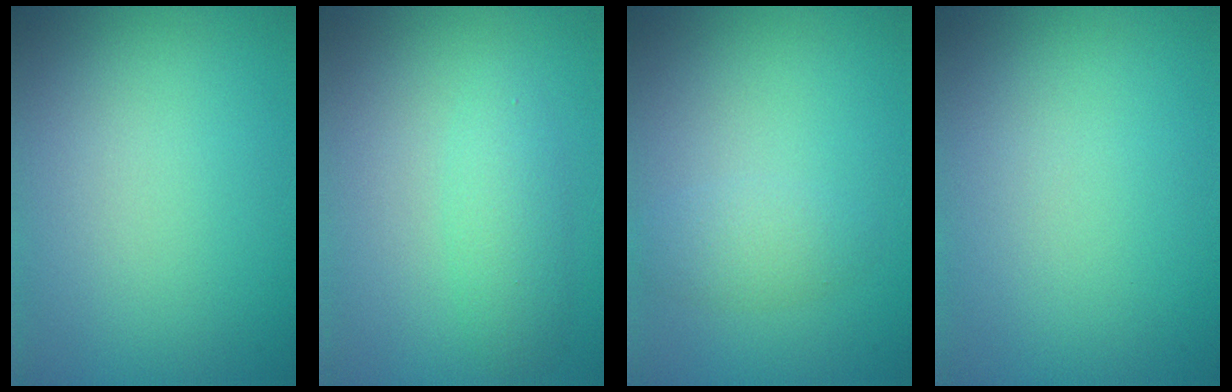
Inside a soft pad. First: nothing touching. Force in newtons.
{"total": 2.3, "press": 2.3, "slide": 0.1}
{"total": 1.8, "press": 1.8, "slide": 0.2}
{"total": 0.0}